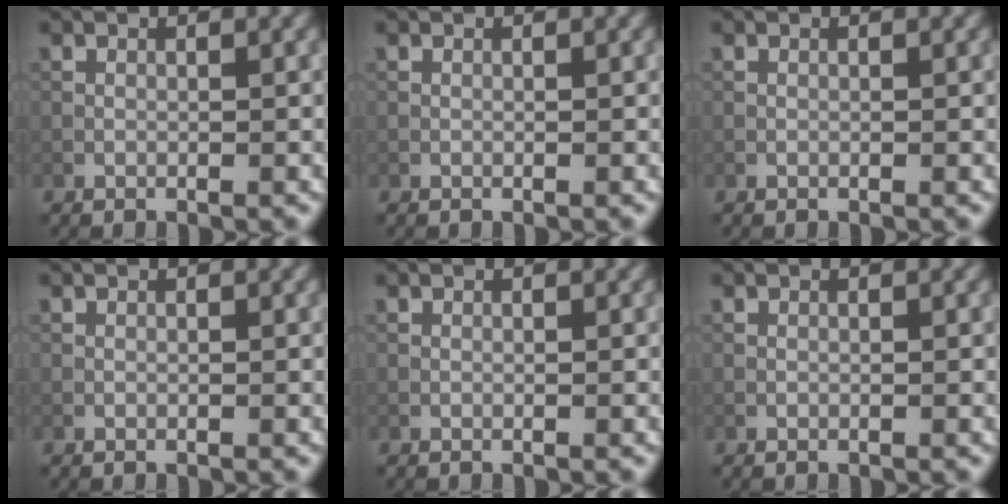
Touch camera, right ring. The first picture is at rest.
{"total": 0.0}
{"total": 0.0}
{"total": 0.0}
{"total": 0.0}
{"total": 0.0}